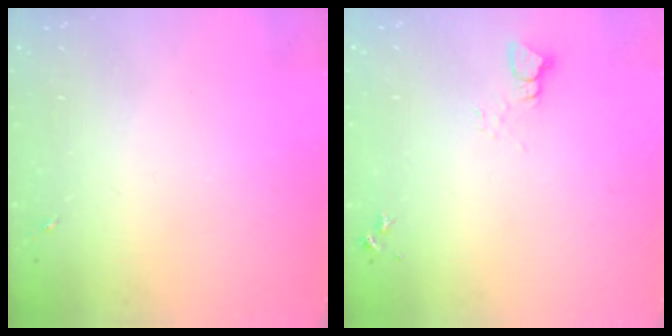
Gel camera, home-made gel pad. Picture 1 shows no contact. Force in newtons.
{"total": 2.5, "press": 2.5, "slide": 0.1}